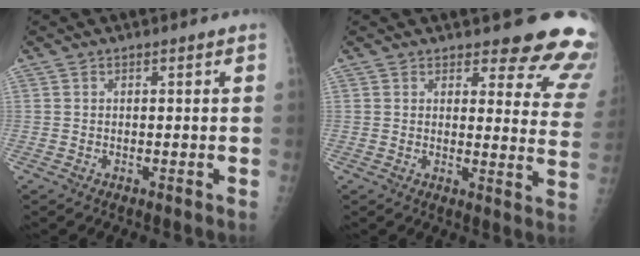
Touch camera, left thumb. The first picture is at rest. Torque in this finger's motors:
{"motor_torque": [2.24, -1.67, 0.73, -0.85, 0.07]}